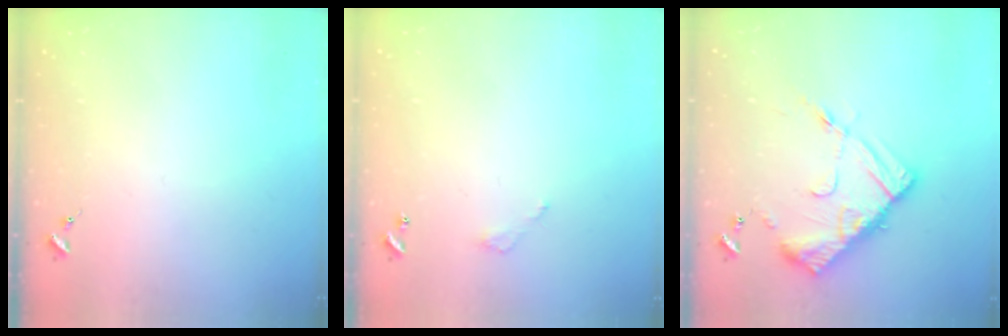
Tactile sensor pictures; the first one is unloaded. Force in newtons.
{"total": 3.1, "press": 3.0, "slide": 0.3}
{"total": 14.5, "press": 14.5, "slide": 1.3}